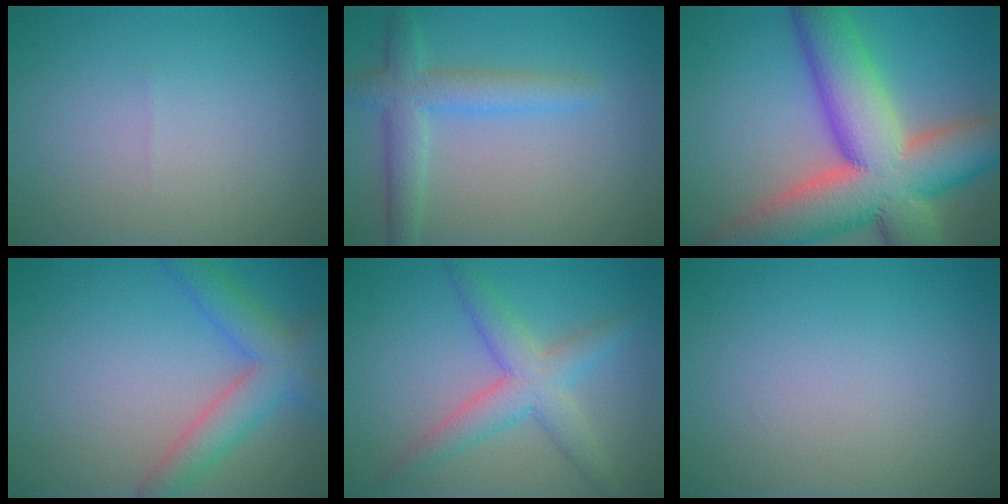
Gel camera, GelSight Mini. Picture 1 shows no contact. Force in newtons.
{"total": 2.9, "press": 2.9, "slide": 0.1}
{"total": 15.7, "press": 15.7, "slide": 1.0}
{"total": 4.6, "press": 4.6, "slide": 0.1}
{"total": 4.6, "press": 4.6, "slide": 0.2}
{"total": 0.0}